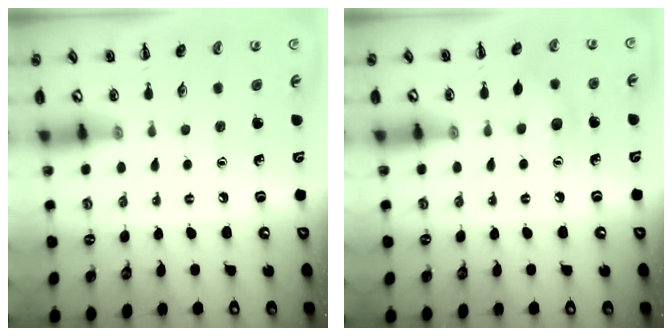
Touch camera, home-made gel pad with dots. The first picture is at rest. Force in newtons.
{"total": 6.5, "press": 6.4, "slide": 1.2}